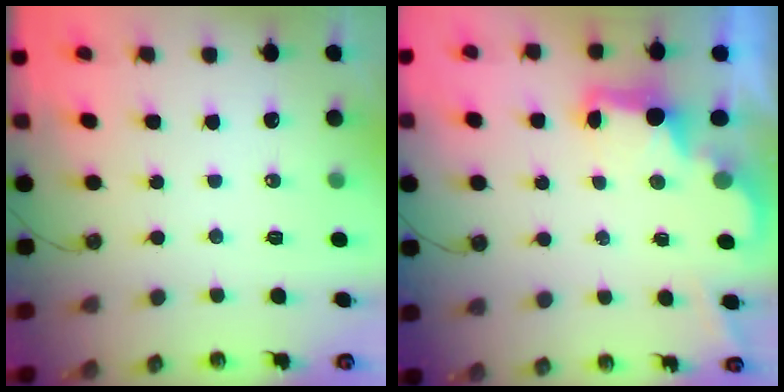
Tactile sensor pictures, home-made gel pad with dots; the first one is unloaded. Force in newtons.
{"total": 2.7, "press": 2.6, "slide": 0.5}